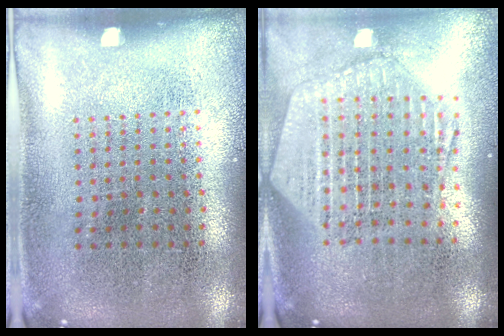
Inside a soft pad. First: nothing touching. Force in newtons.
{"total": 2.6, "press": 2.1, "slide": 1.4}